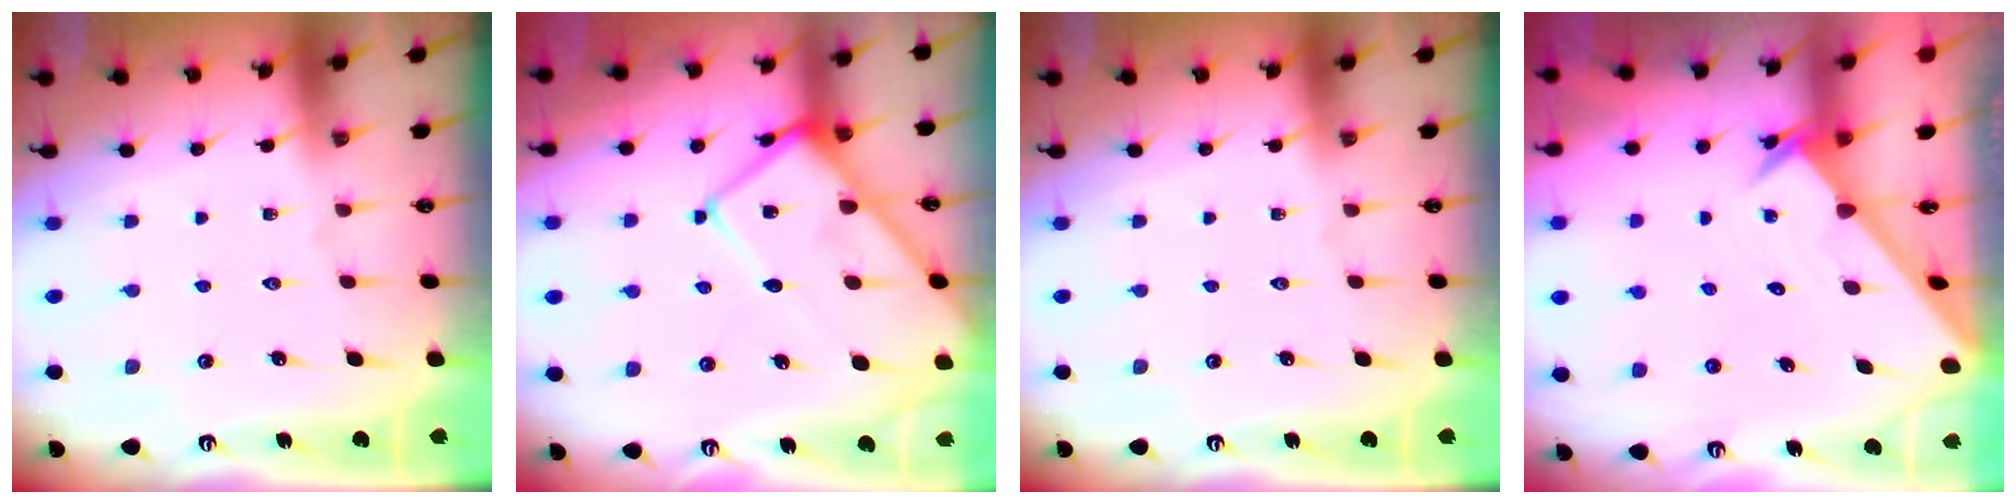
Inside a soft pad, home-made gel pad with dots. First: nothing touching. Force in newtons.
{"total": 13.1, "press": 13.0, "slide": 1.3}
{"total": 0.0}
{"total": 2.1, "press": 2.1, "slide": 0.1}